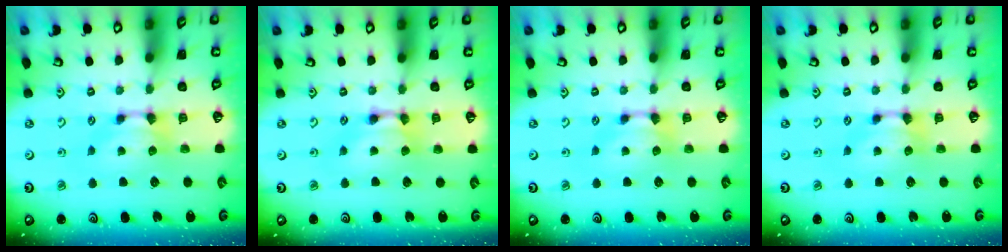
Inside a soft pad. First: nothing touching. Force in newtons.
{"total": 2.0, "press": 2.0, "slide": 0.1}
{"total": 0.0}
{"total": 0.0}